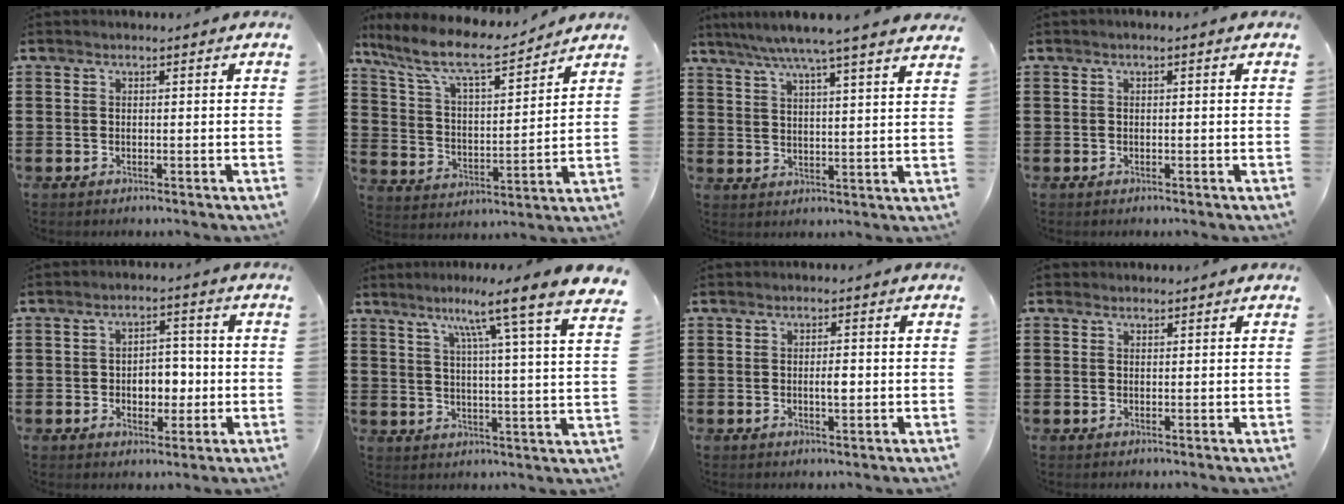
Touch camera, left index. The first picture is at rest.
{"total": 8.9, "force": [7.3, 1.6, 5.0], "torque": [-0.125, -0.039, 0.123]}
{"total": 6.4, "force": [5.4, -0.8, 3.3], "torque": [-0.081, -0.027, 0.092]}
{"total": 0.6, "force": [-0.1, 0.1, 0.6], "torque": [-0.011, -0.003, -0.001]}
{"total": 5.0, "force": [-1.0, 3.3, 3.5], "torque": [-0.057, 0.004, -0.028]}
{"total": 8.9, "force": [6.8, -1.3, 5.6], "torque": [-0.105, -0.055, 0.095]}
{"total": 2.2, "force": [-0.2, 0.7, 2.1], "torque": [-0.040, 0.000, -0.004]}
{"total": 0.8, "force": [0.7, 0.4, 0.1], "torque": [-0.004, 0.004, 0.014]}